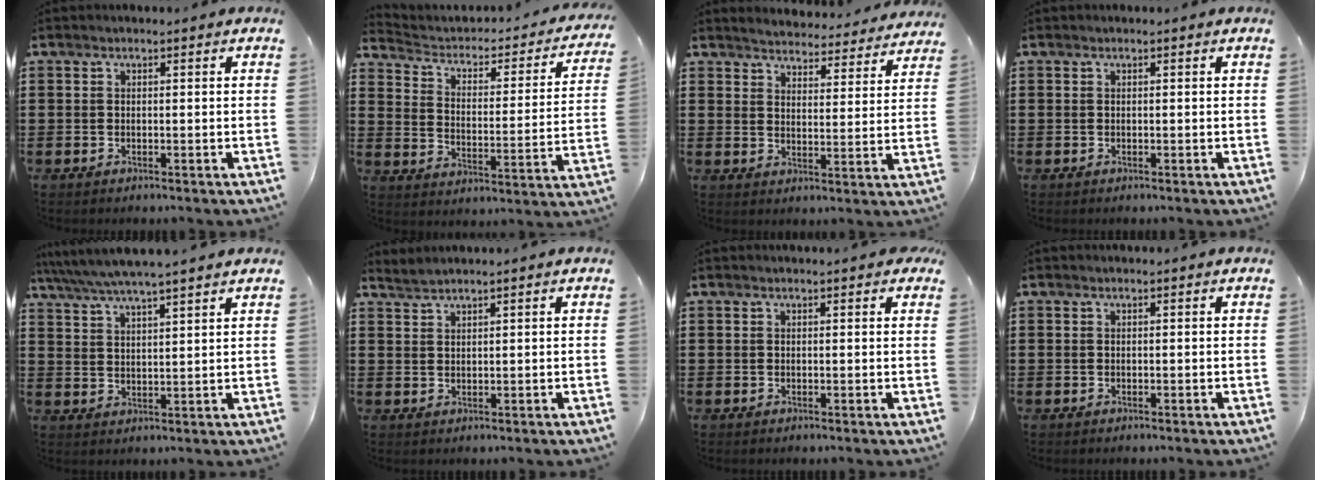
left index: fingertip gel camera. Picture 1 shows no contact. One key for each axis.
{"total": 2.0, "fx": 1.1, "fy": 1.3, "fz": 1.2, "tx": -0.036, "ty": -0.018, "tz": 0.007}
{"total": 3.8, "fx": 3.8, "fy": -0.1, "fz": -0.1, "tx": -0.020, "ty": -0.030, "tz": 0.064}
{"total": 0.0}
{"total": 4.8, "fx": 4.4, "fy": -0.1, "fz": 2.1, "tx": -0.055, "ty": -0.021, "tz": 0.075}
{"total": 1.4, "fx": 1.3, "fy": -0.3, "fz": 0.2, "tx": -0.007, "ty": -0.001, "tz": 0.027}
{"total": 0.7, "fx": 0.5, "fy": 0.1, "fz": 0.4, "tx": -0.001, "ty": -0.001, "tz": 0.008}
{"total": 0.0}